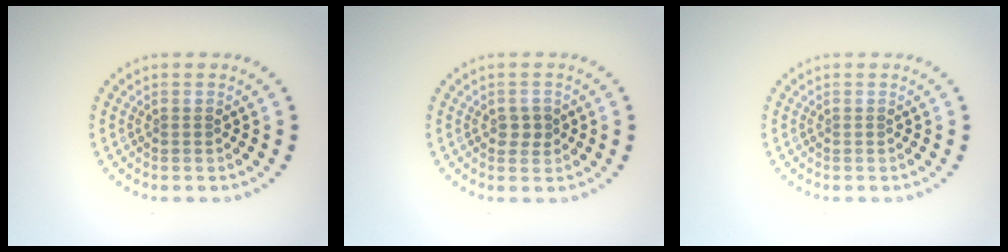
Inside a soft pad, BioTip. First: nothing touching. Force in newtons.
{"total": 1.6, "press": 1.6, "slide": 0.2}
{"total": 0.0}